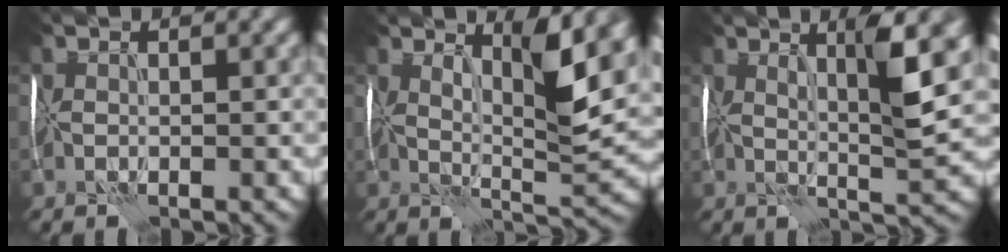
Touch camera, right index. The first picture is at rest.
{"total": 6.8, "force": [3.3, 1.1, 5.8], "torque": [-0.089, -0.005, 0.061]}
{"total": 6.0, "force": [2.7, 0.5, 5.4], "torque": [-0.076, 0.001, 0.048]}